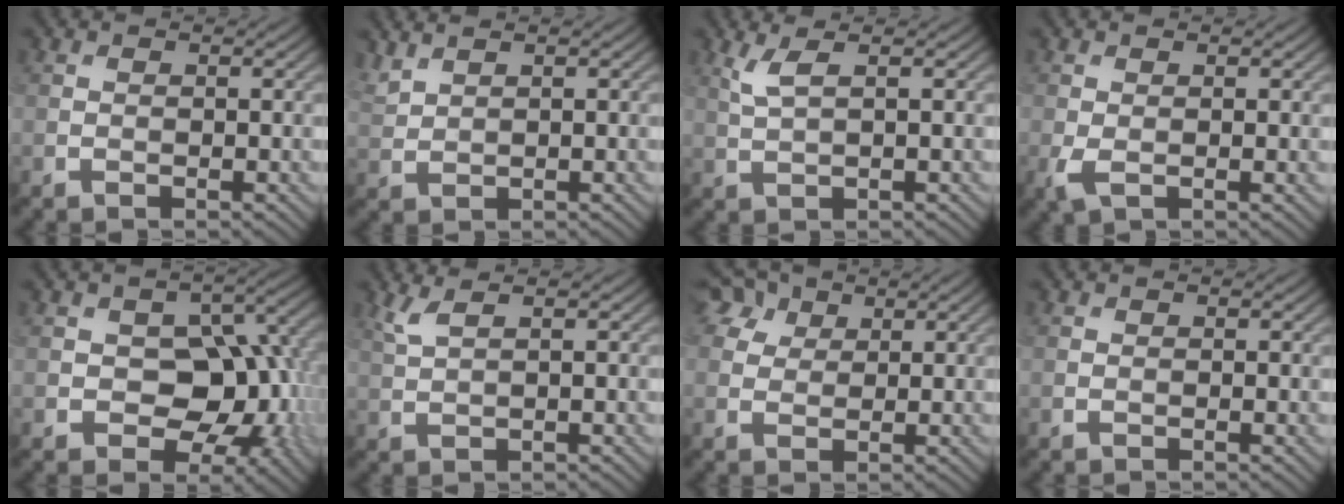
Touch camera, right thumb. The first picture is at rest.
{"total": 2.1, "force": [1.9, 0.4, 0.8], "torque": [-0.024, 0.007, 0.049]}
{"total": 2.7, "force": [1.4, 0.6, 2.3], "torque": [-0.051, 0.006, 0.033]}
{"total": 2.0, "force": [-0.3, 1.0, 1.8], "torque": [-0.049, -0.010, -0.003]}
{"total": 10.5, "force": [-1.4, 7.0, 7.7], "torque": [-0.088, -0.001, -0.031]}
{"total": 2.4, "force": [1.5, 0.5, 1.9], "torque": [-0.043, 0.008, 0.036]}
{"total": 3.8, "force": [2.2, 2.7, 1.4], "torque": [-0.031, 0.009, 0.042]}
{"total": 0.0}